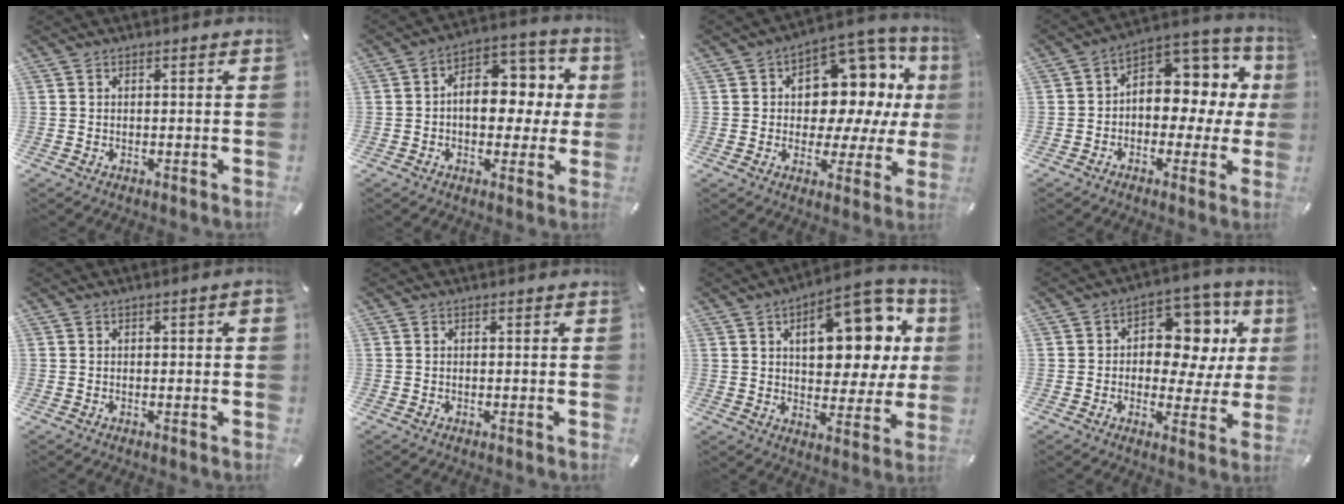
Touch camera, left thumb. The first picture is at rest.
{"total": 11.7, "force": [0.4, 8.6, 7.9], "torque": [-0.094, -0.007, 0.008]}
{"total": 13.5, "force": [4.3, 9.8, 8.3], "torque": [-0.097, -0.049, 0.082]}
{"total": 8.9, "force": [1.5, 7.2, 5.0], "torque": [-0.064, -0.025, 0.029]}
{"total": 1.0, "force": [0.1, 0.2, 1.0], "torque": [-0.017, 0.000, 0.001]}
{"total": 0.0}
{"total": 19.0, "force": [6.9, 10.1, 14.5], "torque": [-0.180, -0.032, 0.108]}
{"total": 12.6, "force": [3.2, 9.0, 8.2], "torque": [-0.098, -0.025, 0.056]}